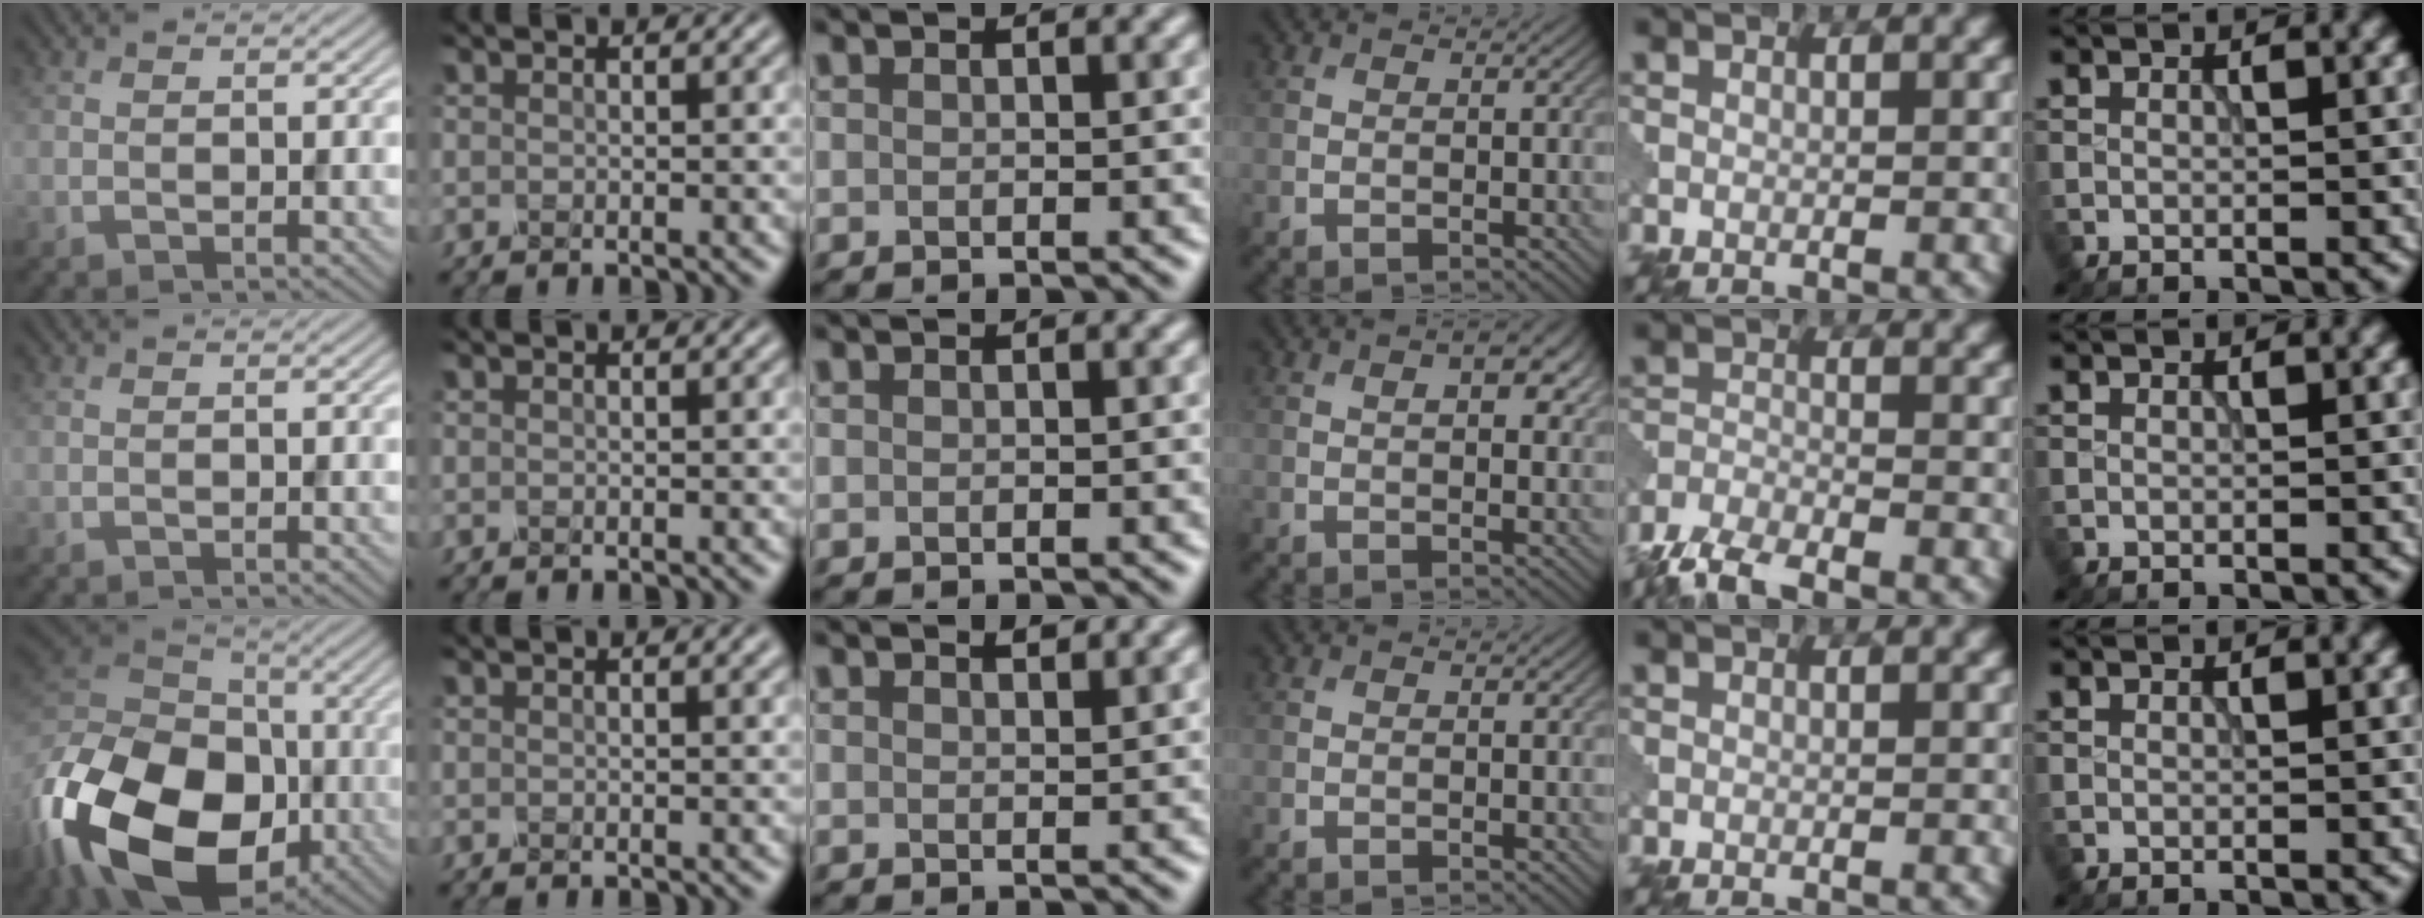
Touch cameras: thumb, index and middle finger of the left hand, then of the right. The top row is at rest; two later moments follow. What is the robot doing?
{"motion": "shake", "object": "sieve"}